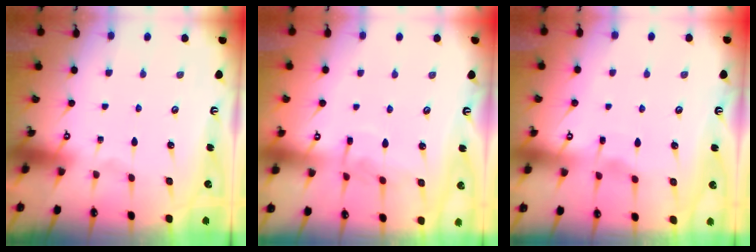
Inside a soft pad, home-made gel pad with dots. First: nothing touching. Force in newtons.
{"total": 7.4, "press": 7.4, "slide": 0.0}
{"total": 2.6, "press": 2.6, "slide": 0.3}